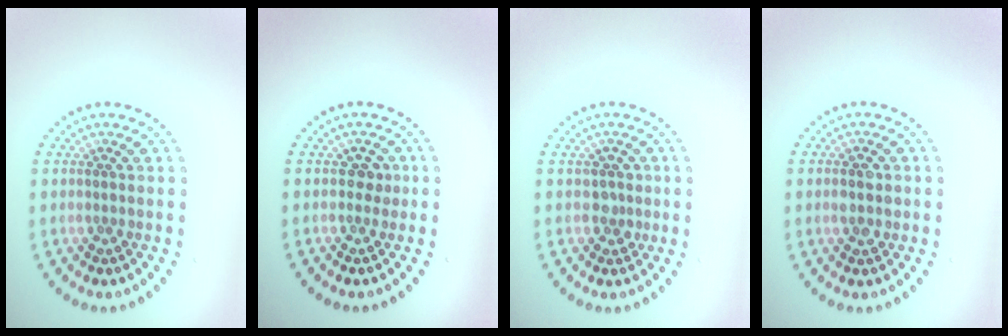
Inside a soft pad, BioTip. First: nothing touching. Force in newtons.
{"total": 1.1, "press": 1.0, "slide": 0.5}
{"total": 1.4, "press": 1.2, "slide": 0.8}
{"total": 2.4, "press": 2.4, "slide": 0.0}